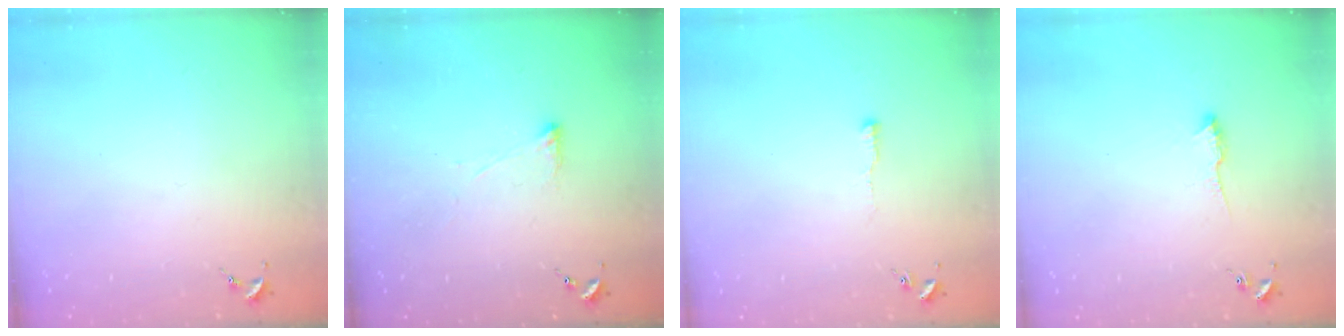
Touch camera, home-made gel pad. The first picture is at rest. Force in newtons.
{"total": 2.8, "press": 2.7, "slide": 0.8}
{"total": 4.4, "press": 4.4, "slide": 0.5}
{"total": 6.5, "press": 6.4, "slide": 0.9}